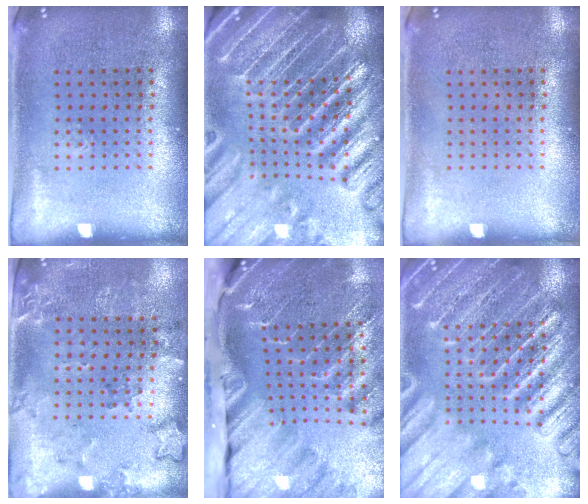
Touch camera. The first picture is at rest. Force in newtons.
{"total": 4.9, "press": 4.4, "slide": 2.2}
{"total": 0.0}
{"total": 1.9, "press": 1.5, "slide": 1.1}
{"total": 4.3, "press": 3.2, "slide": 2.8}
{"total": 6.3, "press": 6.2, "slide": 0.9}